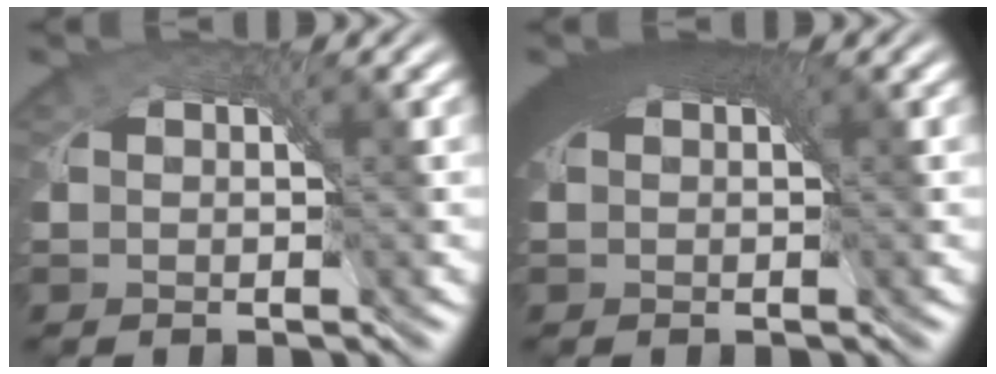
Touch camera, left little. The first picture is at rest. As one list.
[{"total": 7.3, "force": [2.0, 4.3, 5.5], "torque": [-0.099, -0.007, 0.028]}]